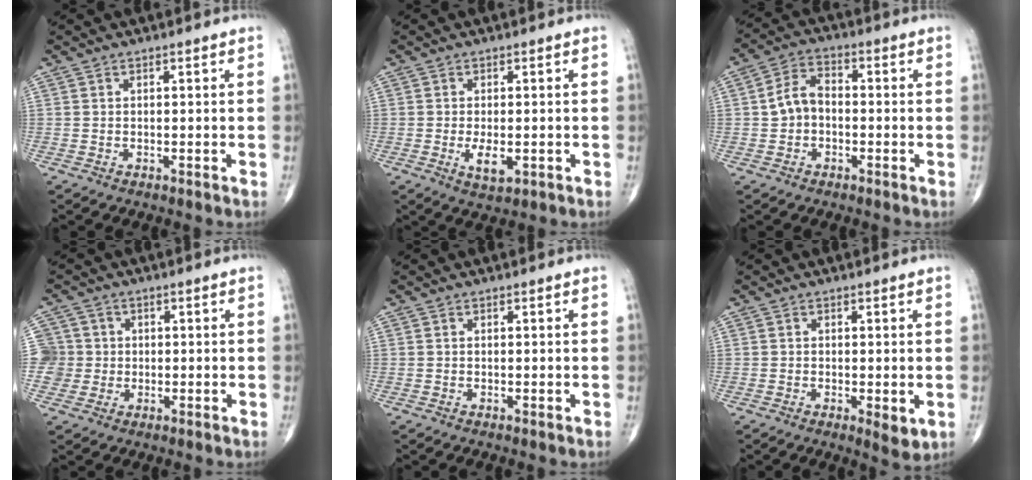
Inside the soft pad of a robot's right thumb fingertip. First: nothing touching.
{"total": 4.2, "force": [-1.0, 1.9, 3.6], "torque": [-0.063, -0.007, -0.014]}
{"total": 6.1, "force": [-0.7, 4.4, 4.1], "torque": [-0.066, 0.025, -0.025]}
{"total": 5.6, "force": [0.0, 5.6, 0.1], "torque": [0.026, 0.014, -0.005]}
{"total": 0.0}
{"total": 3.6, "force": [-0.8, 1.4, 3.3], "torque": [-0.048, -0.011, -0.013]}